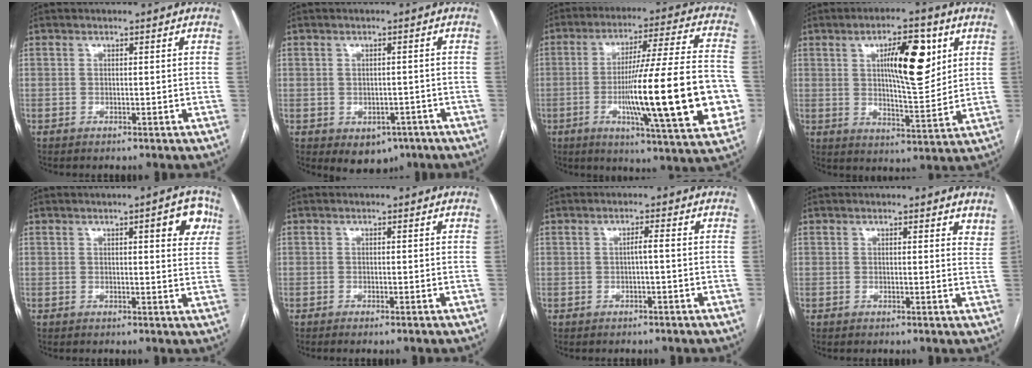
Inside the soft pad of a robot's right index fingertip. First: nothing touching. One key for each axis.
{"total": 4.9, "fx": -2.4, "fy": 3.7, "fz": 2.2, "tx": -0.017, "ty": 0.002, "tz": -0.019}
{"total": 23.6, "fx": -4.5, "fy": 1.6, "fz": 23.1, "tx": -0.318, "ty": -0.004, "tz": -0.068}
{"total": 11.7, "fx": 4.1, "fy": 3.1, "fz": 10.5, "tx": -0.166, "ty": 0.005, "tz": 0.068}
{"total": 5.3, "fx": 2.3, "fy": 1.2, "fz": 4.7, "tx": -0.050, "ty": 0.001, "tz": 0.023}
{"total": 0.7, "fx": -0.4, "fy": -0.1, "fz": 0.5, "tx": -0.010, "ty": -0.001, "tz": -0.008}
{"total": 1.4, "fx": -0.2, "fy": -0.1, "fz": 1.4, "tx": -0.021, "ty": 0.003, "tz": -0.003}
{"total": 3.7, "fx": 3.2, "fy": 1.1, "fz": 1.5, "tx": -0.010, "ty": -0.008, "tz": 0.023}